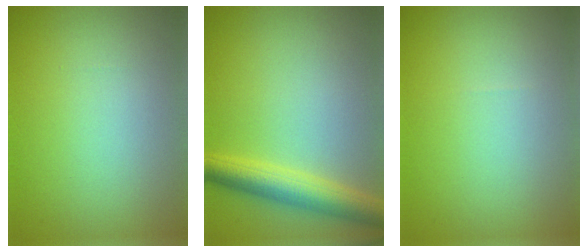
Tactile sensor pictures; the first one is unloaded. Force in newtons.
{"total": 4.6, "press": 4.6, "slide": 0.1}
{"total": 0.0}